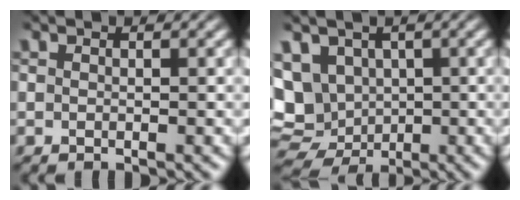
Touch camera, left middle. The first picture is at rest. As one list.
[{"total": 10.3, "force": [0.3, 8.8, 5.4], "torque": [-0.096, 0.009, -0.013]}]